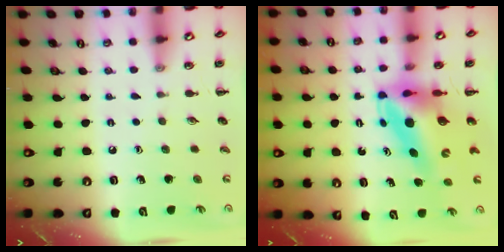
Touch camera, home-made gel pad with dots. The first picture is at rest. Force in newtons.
{"total": 7.8, "press": 7.5, "slide": 2.1}